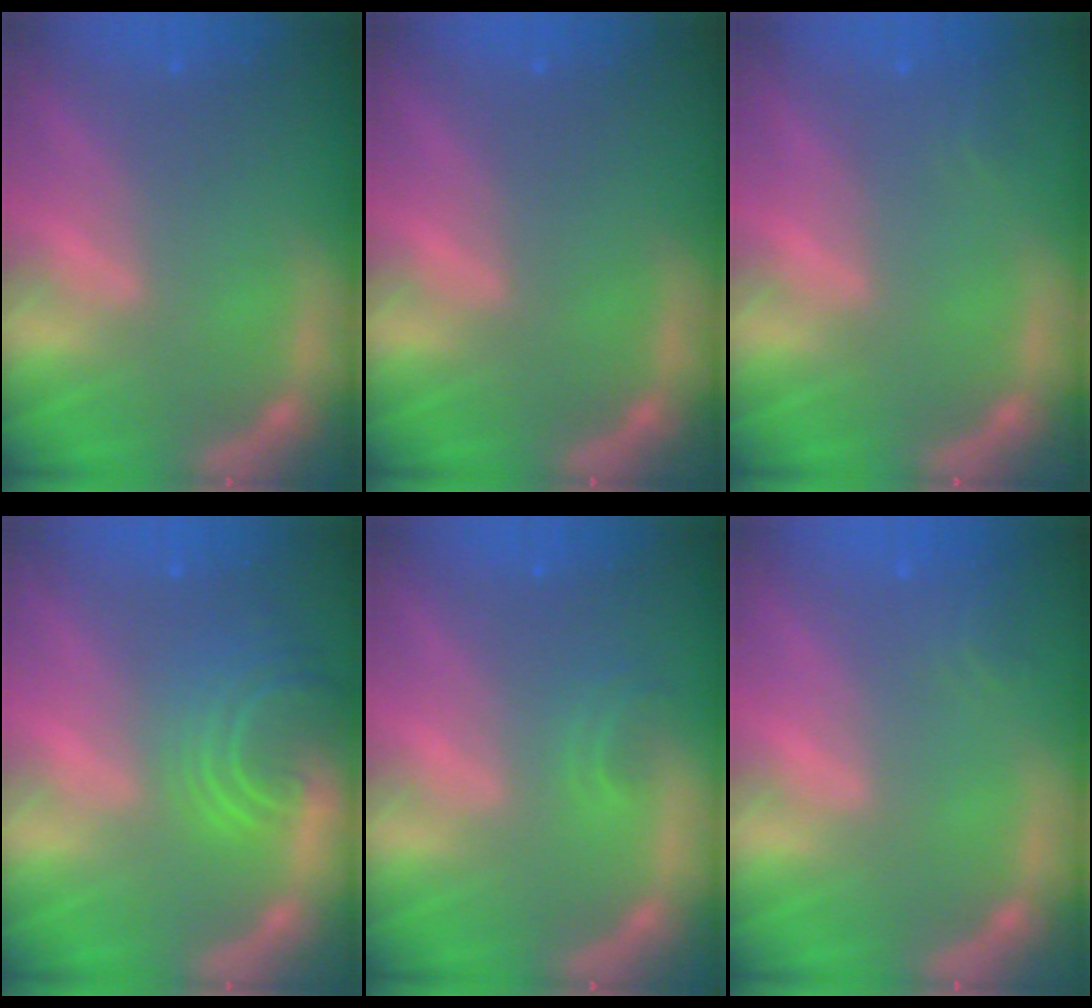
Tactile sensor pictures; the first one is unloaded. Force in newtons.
{"total": 0.0}
{"total": 0.9}
{"total": 6.1}
{"total": 1.4}
{"total": 1.4}